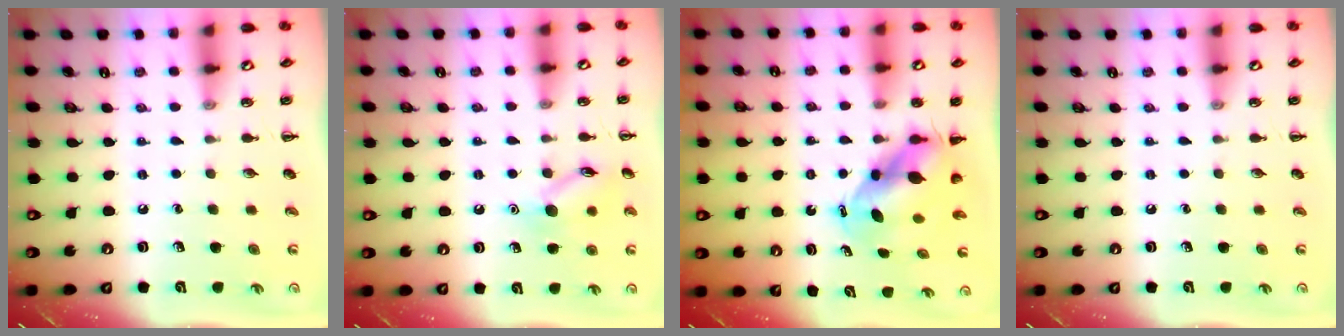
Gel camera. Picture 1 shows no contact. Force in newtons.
{"total": 10.4, "press": 10.4, "slide": 0.5}
{"total": 6.4, "press": 6.2, "slide": 1.7}
{"total": 0.0}